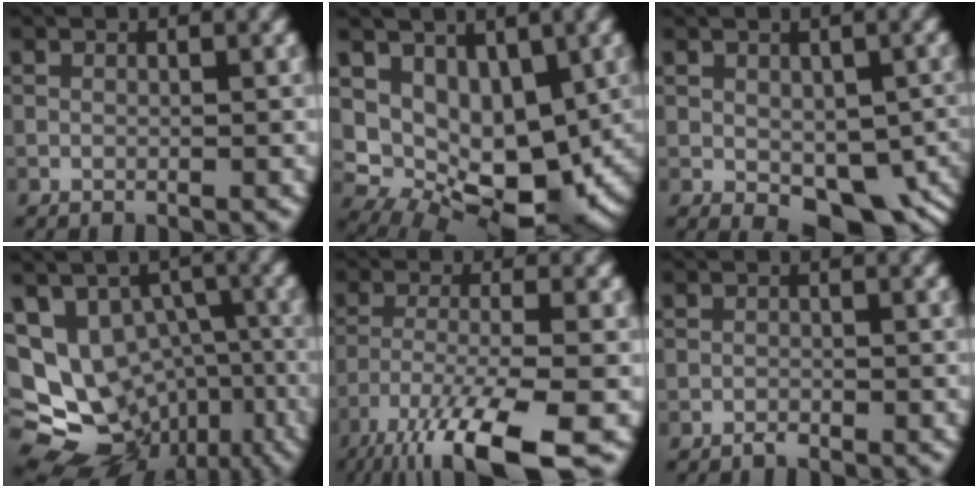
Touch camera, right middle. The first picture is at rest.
{"total": 9.4, "force": [1.6, 6.0, 7.1], "torque": [-0.095, -0.017, 0.037]}
{"total": 8.2, "force": [-2.7, 4.7, 6.2], "torque": [-0.090, -0.027, -0.019]}
{"total": 14.7, "force": [-4.2, 11.9, 7.6], "torque": [-0.144, -0.009, -0.037]}
{"total": 11.4, "force": [-7.5, 2.6, 8.2], "torque": [-0.155, -0.017, -0.135]}
{"total": 0.6, "force": [-0.5, 0.2, 0.3], "torque": [-0.002, 0.003, -0.011]}